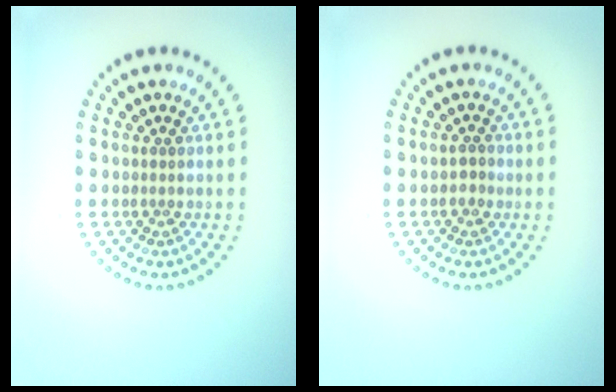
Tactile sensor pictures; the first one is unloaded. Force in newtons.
{"total": 1.0, "press": 1.0, "slide": 0.2}